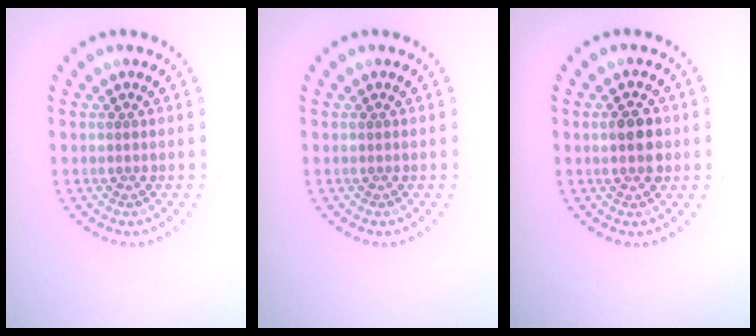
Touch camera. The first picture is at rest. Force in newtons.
{"total": 0.0}
{"total": 2.9, "press": 2.9, "slide": 0.2}